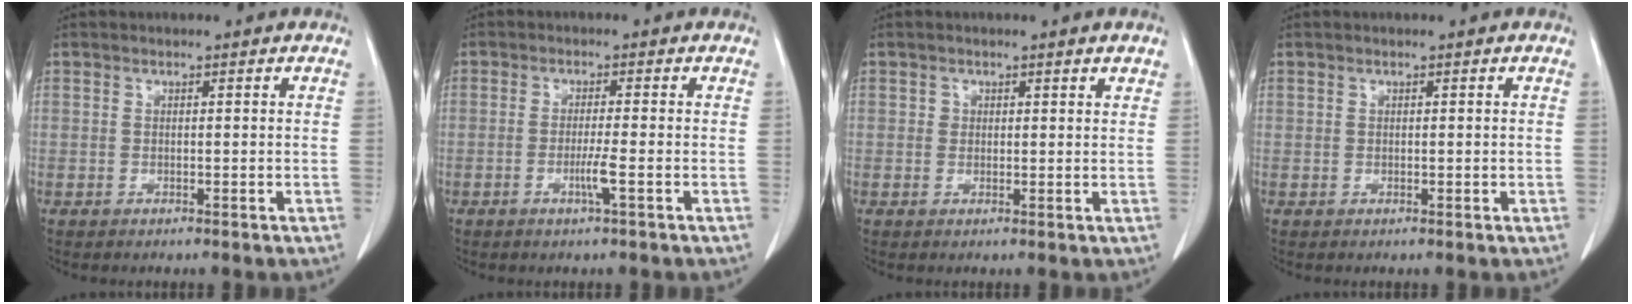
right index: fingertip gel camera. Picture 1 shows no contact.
{"total": 2.8, "force": [-1.0, -0.5, 2.6], "torque": [-0.049, -0.004, -0.018]}
{"total": 1.5, "force": [0.9, 1.2, 0.6], "torque": [0.003, 0.000, 0.006]}
{"total": 0.7, "force": [0.5, 0.4, 0.1], "torque": [0.008, 0.001, 0.010]}